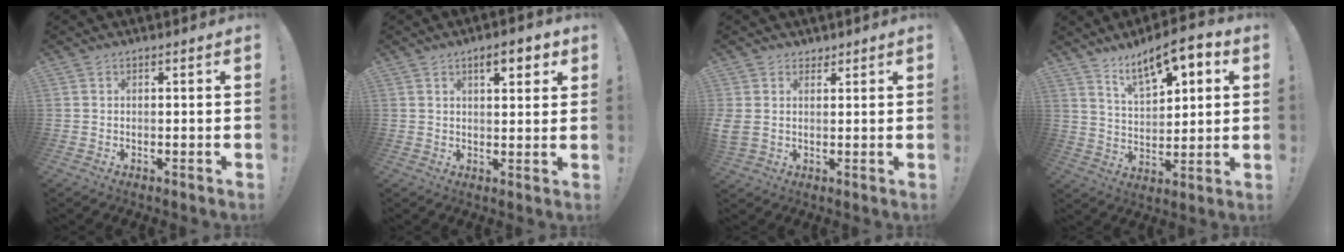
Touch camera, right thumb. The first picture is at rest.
{"total": 6.0, "force": [3.3, 2.2, 4.4], "torque": [-0.051, -0.013, 0.050]}
{"total": 5.2, "force": [2.0, 4.3, 2.2], "torque": [-0.038, -0.009, 0.041]}
{"total": 12.1, "force": [7.7, 5.0, 7.8], "torque": [-0.129, -0.040, 0.134]}